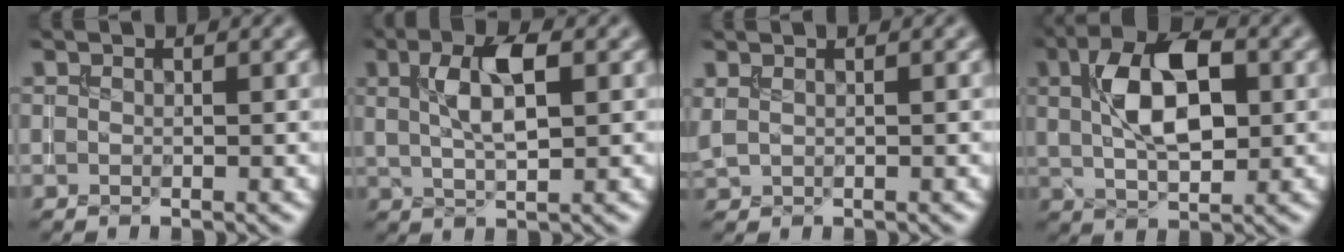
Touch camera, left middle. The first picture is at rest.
{"total": 4.9, "force": [1.4, 1.6, 4.4], "torque": [-0.087, 0.008, 0.024]}
{"total": 1.1, "force": [0.9, 0.4, 0.5], "torque": [-0.015, 0.001, 0.020]}
{"total": 7.8, "force": [1.8, 3.8, 6.6], "torque": [-0.112, 0.015, 0.026]}